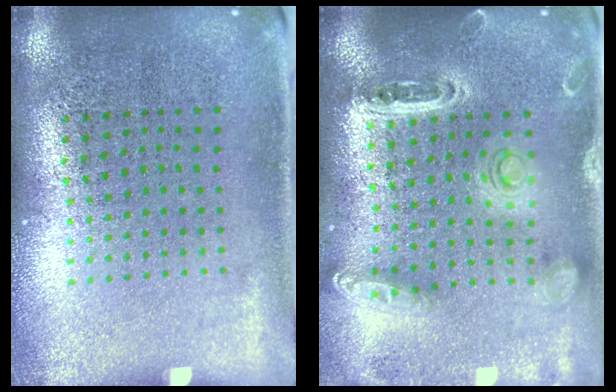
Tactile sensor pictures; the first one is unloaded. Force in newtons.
{"total": 1.3, "press": 1.3, "slide": 0.2}